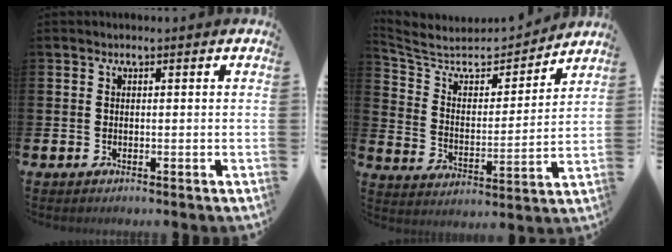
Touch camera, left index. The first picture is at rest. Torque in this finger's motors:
{"motor_torque": [0.11, -1.98, 0.06, 0.01]}